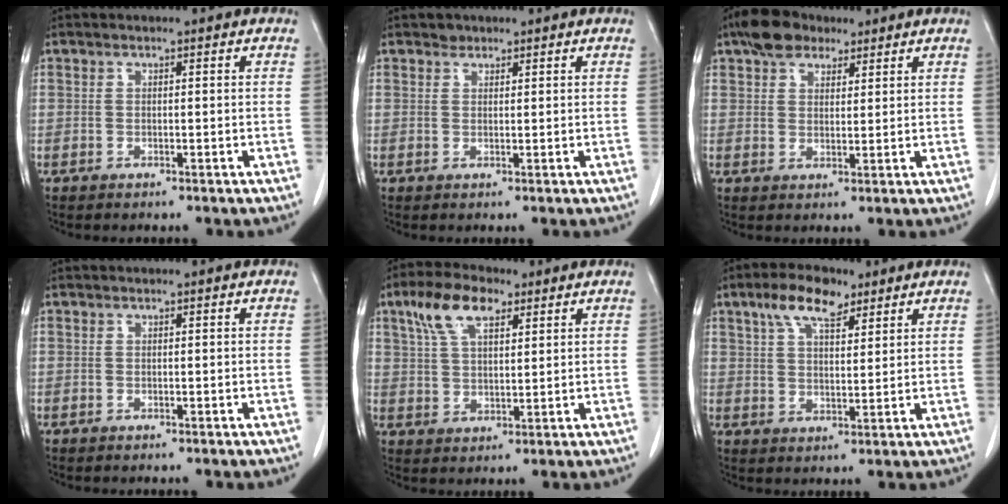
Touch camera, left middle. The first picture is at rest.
{"total": 1.0, "force": [0.8, 0.7, 0.0], "torque": [0.005, -0.002, 0.010]}
{"total": 6.2, "force": [4.3, 3.6, 2.7], "torque": [-0.054, 0.020, 0.079]}
{"total": 0.0}
{"total": 8.5, "force": [4.8, 3.5, 6.1], "torque": [-0.128, 0.019, 0.092]}
{"total": 7.7, "force": [4.8, 3.1, 5.2], "torque": [-0.103, 0.017, 0.088]}